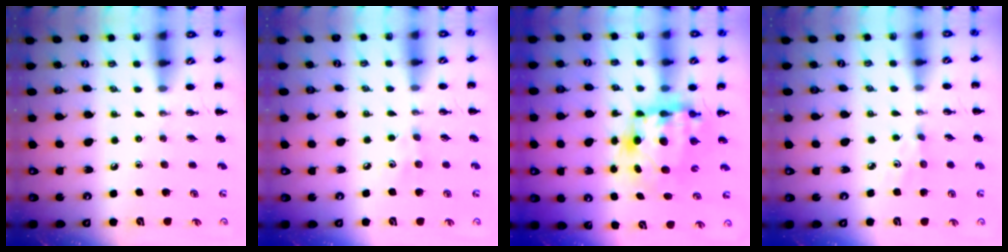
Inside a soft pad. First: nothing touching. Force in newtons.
{"total": 4.3, "press": 4.2, "slide": 1.1}
{"total": 10.0, "press": 9.8, "slide": 2.4}
{"total": 2.8, "press": 2.7, "slide": 0.7}